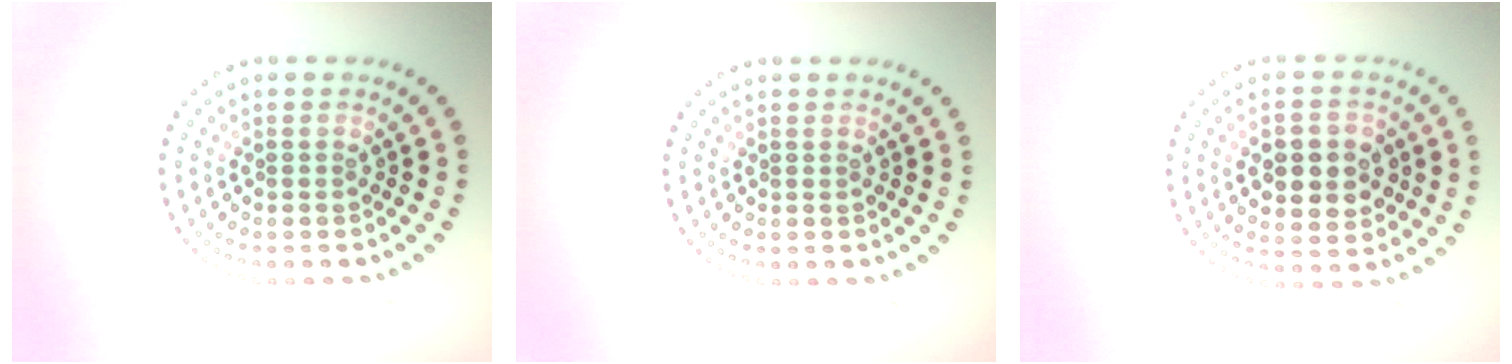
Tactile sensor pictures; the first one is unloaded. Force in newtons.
{"total": 0.0}
{"total": 5.1, "press": 5.1, "slide": 0.4}